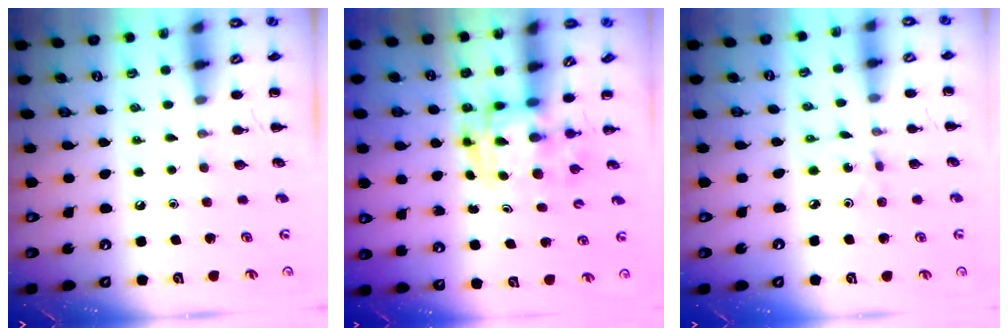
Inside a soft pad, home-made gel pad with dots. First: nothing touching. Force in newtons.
{"total": 2.9, "press": 2.9, "slide": 0.5}
{"total": 1.0, "press": 1.0, "slide": 0.3}